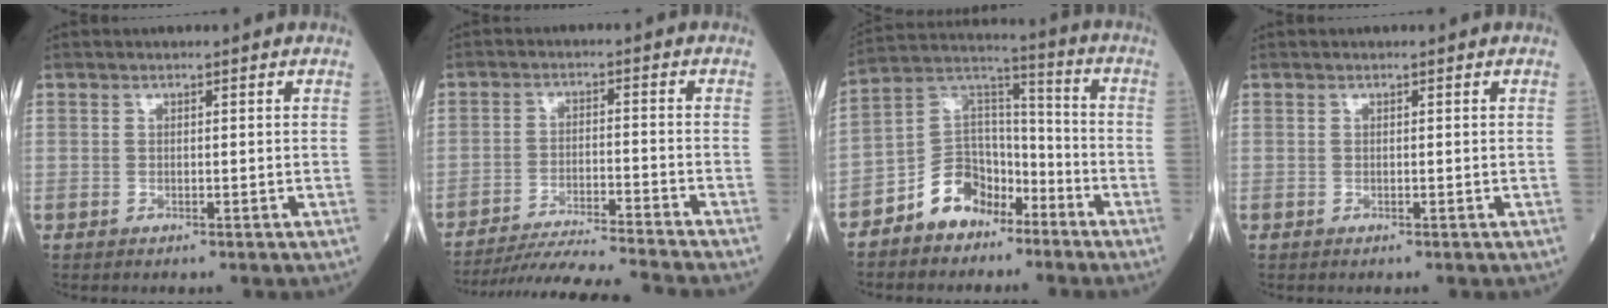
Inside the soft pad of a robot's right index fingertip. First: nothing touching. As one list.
[{"total": 14.0, "force": [-13.0, -2.0, 4.6], "torque": [-0.058, -0.026, -0.206]}, {"total": 9.8, "force": [-6.2, 6.7, 3.5], "torque": [-0.073, 0.044, -0.115]}, {"total": 0.0}]